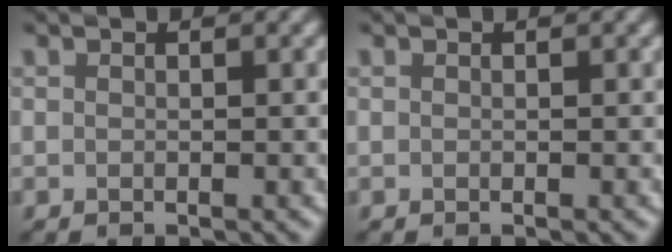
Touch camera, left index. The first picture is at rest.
{"total": 0.0}